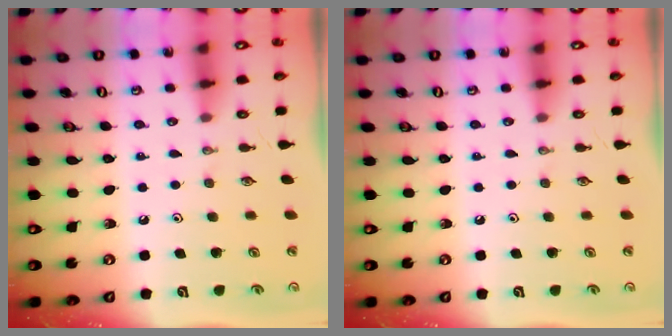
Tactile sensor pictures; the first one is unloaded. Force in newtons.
{"total": 0.0}